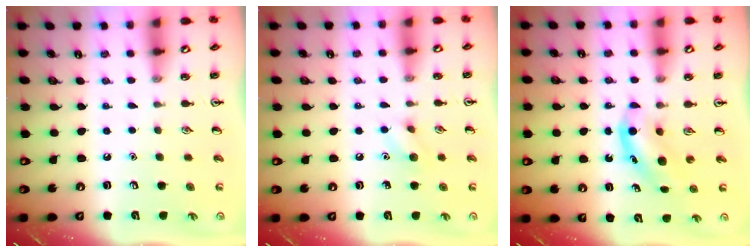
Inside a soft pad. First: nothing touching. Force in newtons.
{"total": 6.1, "press": 6.0, "slide": 1.1}
{"total": 4.3, "press": 4.1, "slide": 1.2}